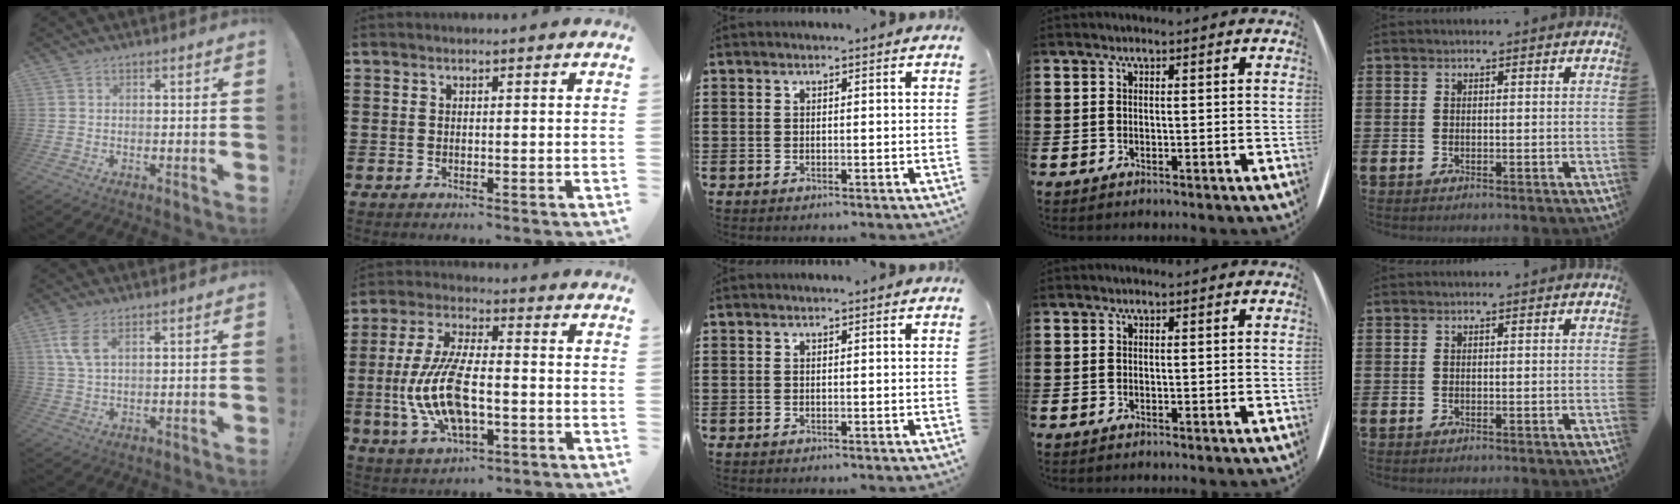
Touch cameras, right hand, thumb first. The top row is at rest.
{"thumb": {"total": 6.4, "force": [2.8, 2.5, 5.2], "torque": [-0.109, -0.004, 0.052]}, "index": {"total": 12.1, "force": [-2.4, 4.9, 10.9], "torque": [-0.250, -0.015, -0.049]}}